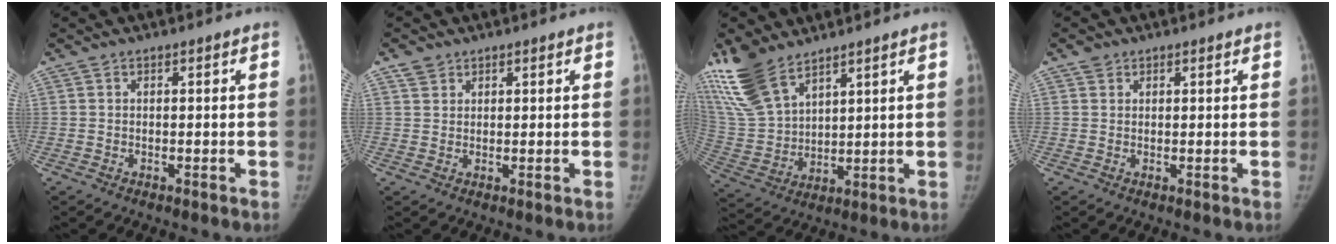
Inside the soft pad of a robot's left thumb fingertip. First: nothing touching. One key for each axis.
{"total": 2.4, "fx": 1.7, "fy": 1.6, "fz": 0.5, "tx": -0.001, "ty": -0.003, "tz": 0.031}
{"total": 15.1, "fx": 11.0, "fy": 6.6, "fz": 7.9, "tx": -0.160, "ty": -0.039, "tz": 0.232}
{"total": 1.6, "fx": 1.1, "fy": 1.1, "fz": 0.3, "tx": 0.005, "ty": -0.005, "tz": 0.016}